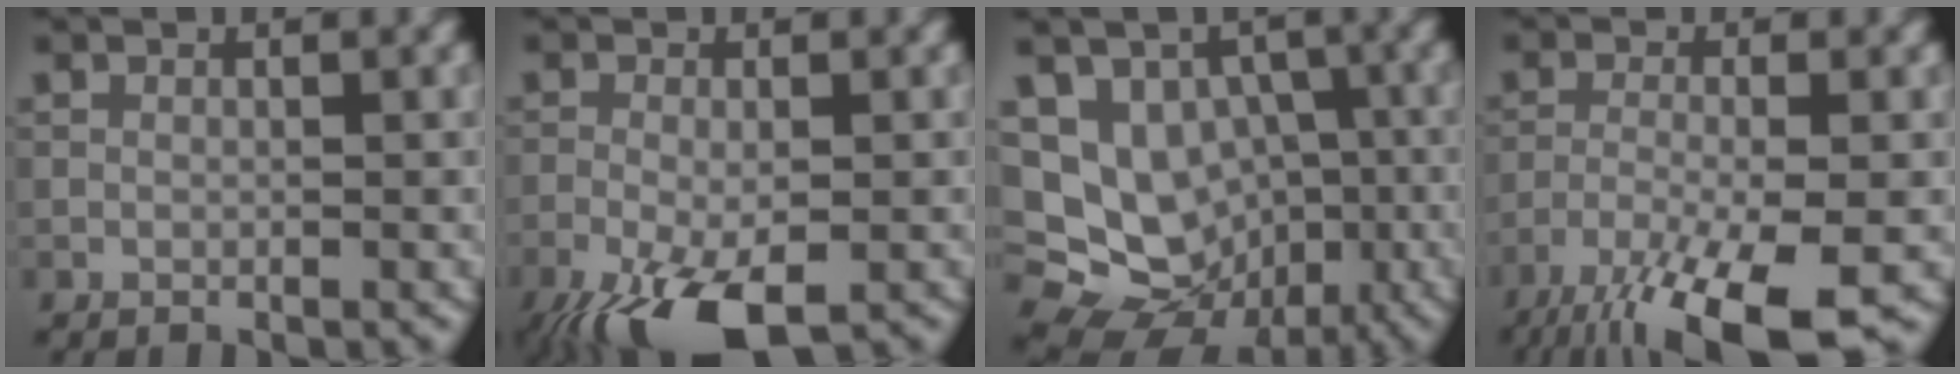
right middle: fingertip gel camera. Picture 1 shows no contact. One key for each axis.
{"total": 7.7, "fx": -4.3, "fy": 2.7, "fz": 5.8, "tx": -0.117, "ty": -0.019, "tz": -0.075}
{"total": 13.1, "fx": -2.0, "fy": 11.2, "fz": 6.4, "tx": -0.114, "ty": 0.014, "tz": -0.037}
{"total": 10.4, "fx": -6.9, "fy": 2.4, "fz": 7.3, "tx": -0.135, "ty": -0.020, "tz": -0.124}